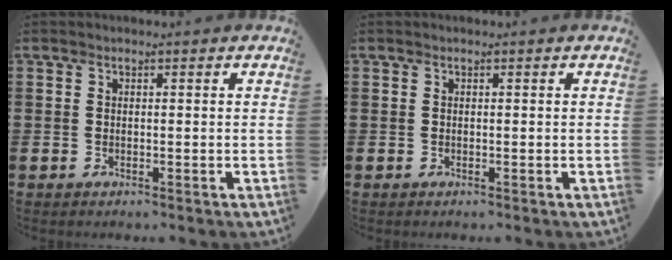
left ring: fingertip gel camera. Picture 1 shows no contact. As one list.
[{"total": 0.0}]